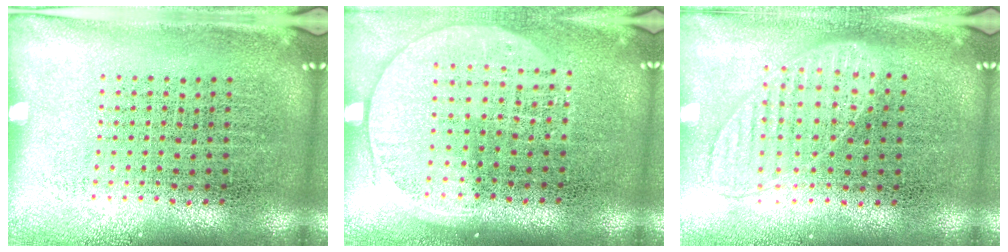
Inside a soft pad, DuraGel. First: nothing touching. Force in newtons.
{"total": 1.4, "press": 1.3, "slide": 0.6}
{"total": 0.9, "press": 0.9, "slide": 0.2}